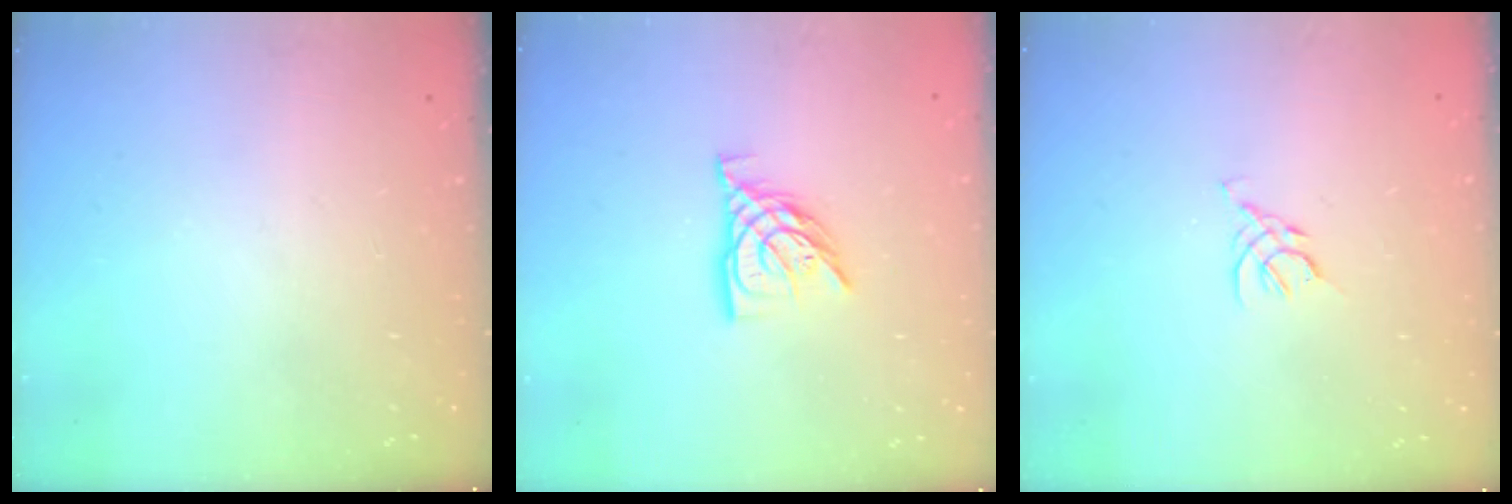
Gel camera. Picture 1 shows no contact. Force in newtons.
{"total": 9.2, "press": 9.1, "slide": 0.9}
{"total": 2.5, "press": 2.5, "slide": 0.7}